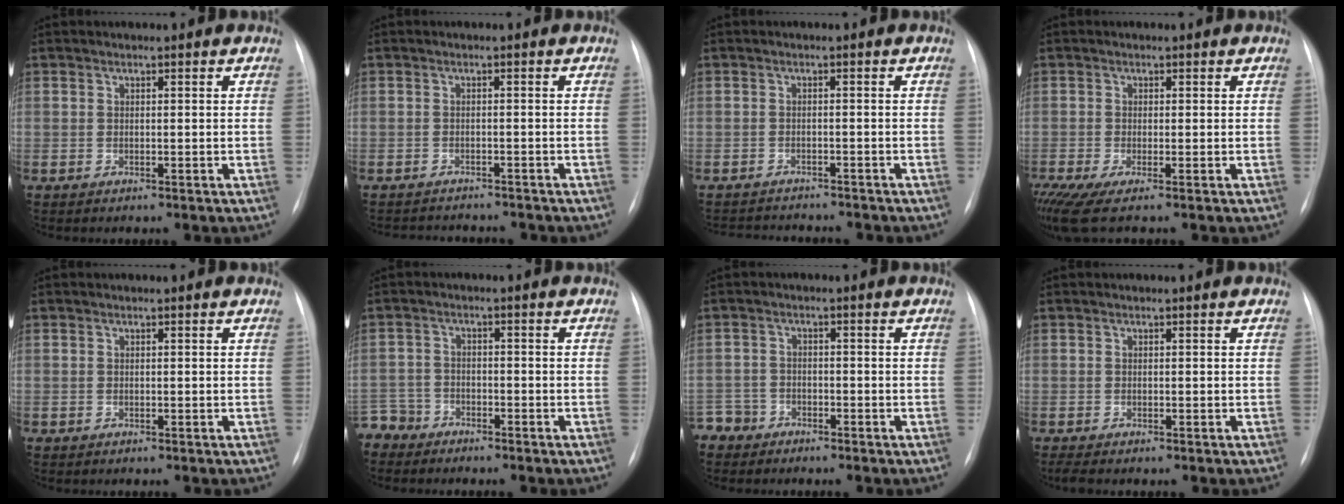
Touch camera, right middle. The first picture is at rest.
{"total": 6.3, "force": [-6.0, 1.4, 1.0], "torque": [-0.010, 0.001, -0.076]}
{"total": 8.2, "force": [-7.8, 1.7, 2.0], "torque": [-0.031, 0.002, -0.100]}
{"total": 5.4, "force": [-3.5, 0.5, 4.0], "torque": [-0.073, -0.016, -0.066]}
{"total": 0.0}
{"total": 5.1, "force": [-4.4, 2.5, -0.6], "torque": [0.016, -0.004, -0.090]}
{"total": 3.8, "force": [-3.0, 2.3, -0.8], "torque": [0.017, 0.003, -0.062]}
{"total": 1.2, "force": [-1.0, 0.2, 0.7], "torque": [-0.013, -0.005, -0.015]}